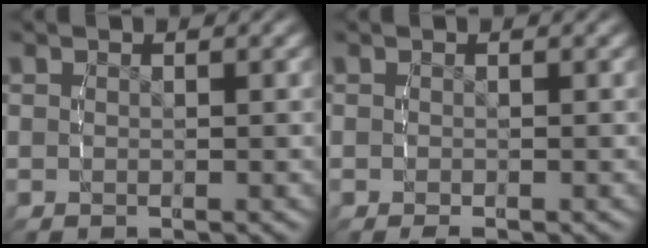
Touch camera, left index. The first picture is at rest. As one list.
[{"total": 0.7, "force": [-0.6, 0.3, 0.2], "torque": [-0.008, -0.003, -0.010]}]